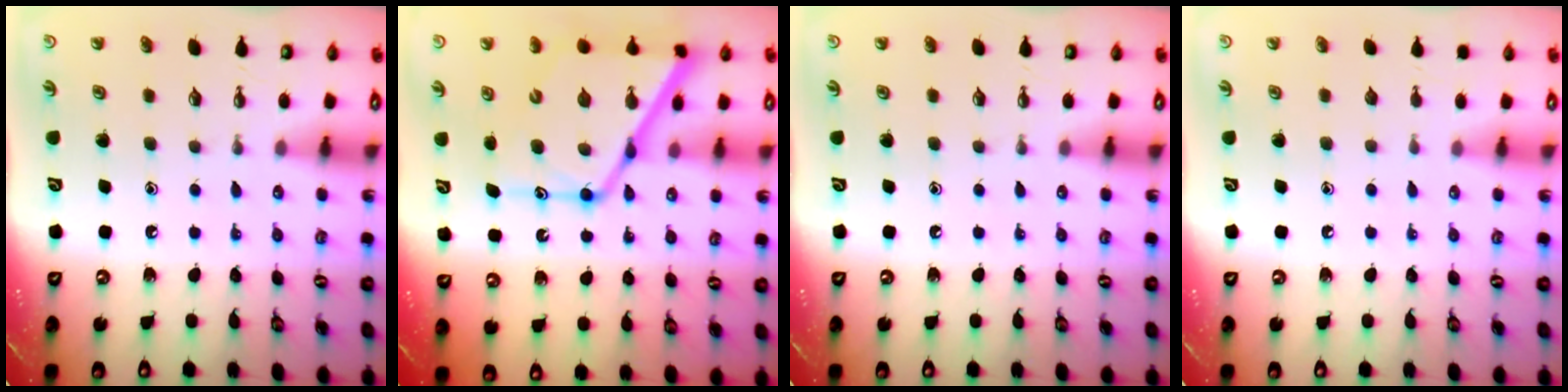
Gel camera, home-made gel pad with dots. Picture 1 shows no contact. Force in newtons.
{"total": 18.1, "press": 18.1, "slide": 1.6}
{"total": 0.0}
{"total": 0.0}